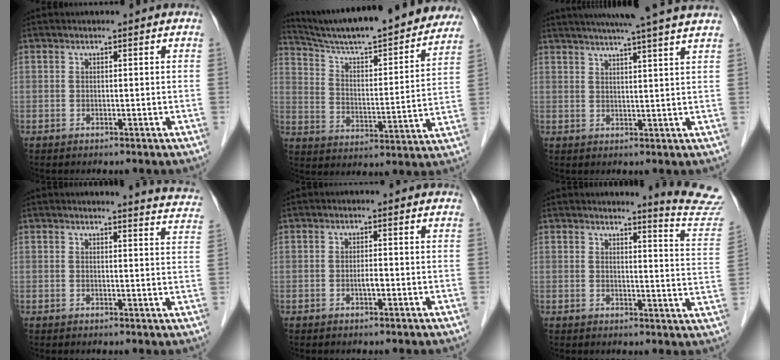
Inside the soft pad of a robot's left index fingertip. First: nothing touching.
{"total": 25.8, "force": [23.5, 2.9, 10.3], "torque": [-0.161, -0.033, 0.323]}
{"total": 14.2, "force": [12.1, -1.0, 7.4], "torque": [-0.121, 0.014, 0.149]}
{"total": 7.8, "force": [7.8, -0.1, 0.8], "torque": [0.000, -0.048, 0.059]}
{"total": 1.3, "force": [-0.5, 0.3, 1.1], "torque": [-0.022, 0.001, -0.009]}
{"total": 9.4, "force": [9.3, -1.4, 0.5], "torque": [-0.011, -0.095, 0.089]}